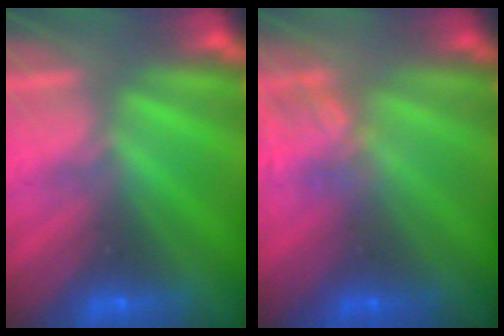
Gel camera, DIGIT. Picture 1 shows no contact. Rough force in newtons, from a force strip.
{"total": 3.6}